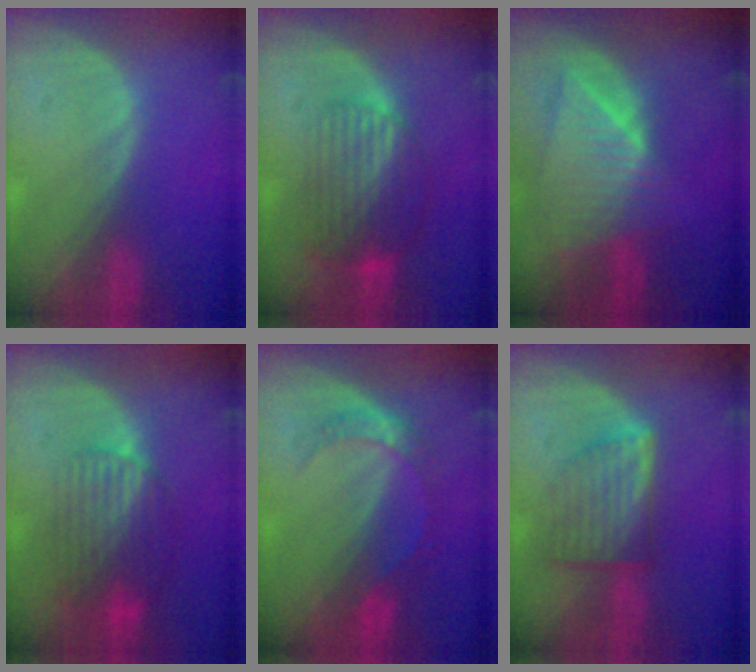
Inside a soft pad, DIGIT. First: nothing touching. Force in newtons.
{"total": 8.3, "press": 7.2, "slide": 4.3}
{"total": 8.9, "press": 7.9, "slide": 4.2}
{"total": 8.2, "press": 7.3, "slide": 3.9}
{"total": 5.2, "press": 4.7, "slide": 2.3}
{"total": 7.3, "press": 6.6, "slide": 3.2}